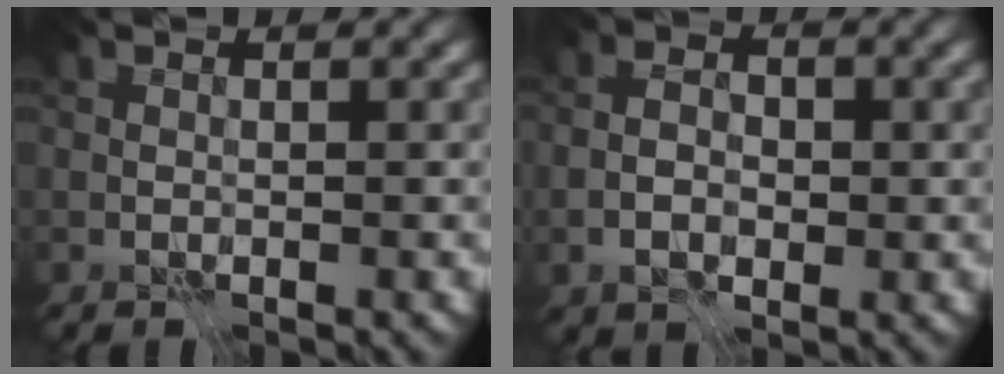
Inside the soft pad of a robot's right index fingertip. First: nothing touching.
{"total": 3.0, "force": [-0.5, 1.9, 2.2], "torque": [-0.041, 0.003, -0.012]}